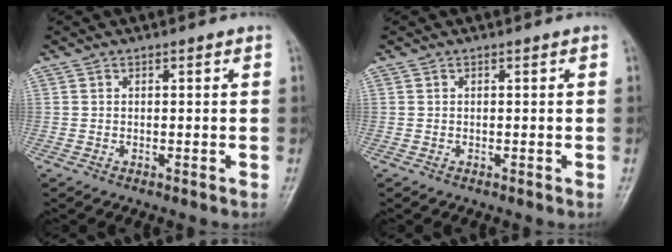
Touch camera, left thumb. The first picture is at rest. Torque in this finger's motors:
{"motor_torque": [0.00, 0.00, 0.01, 0.00, 0.00]}